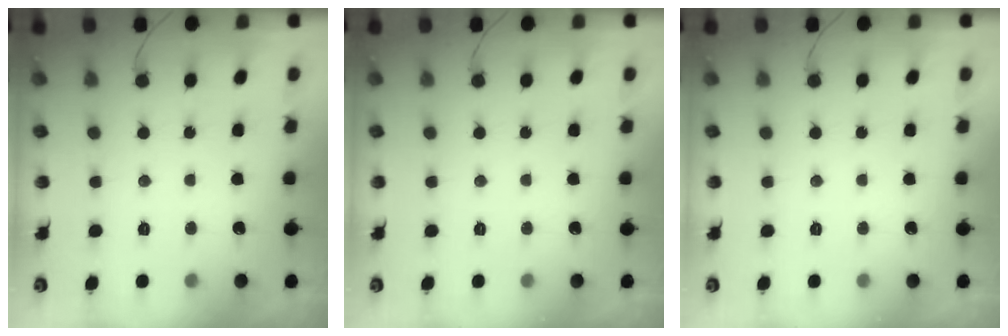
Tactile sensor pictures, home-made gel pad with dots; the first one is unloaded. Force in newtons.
{"total": 0.0}
{"total": 0.0}